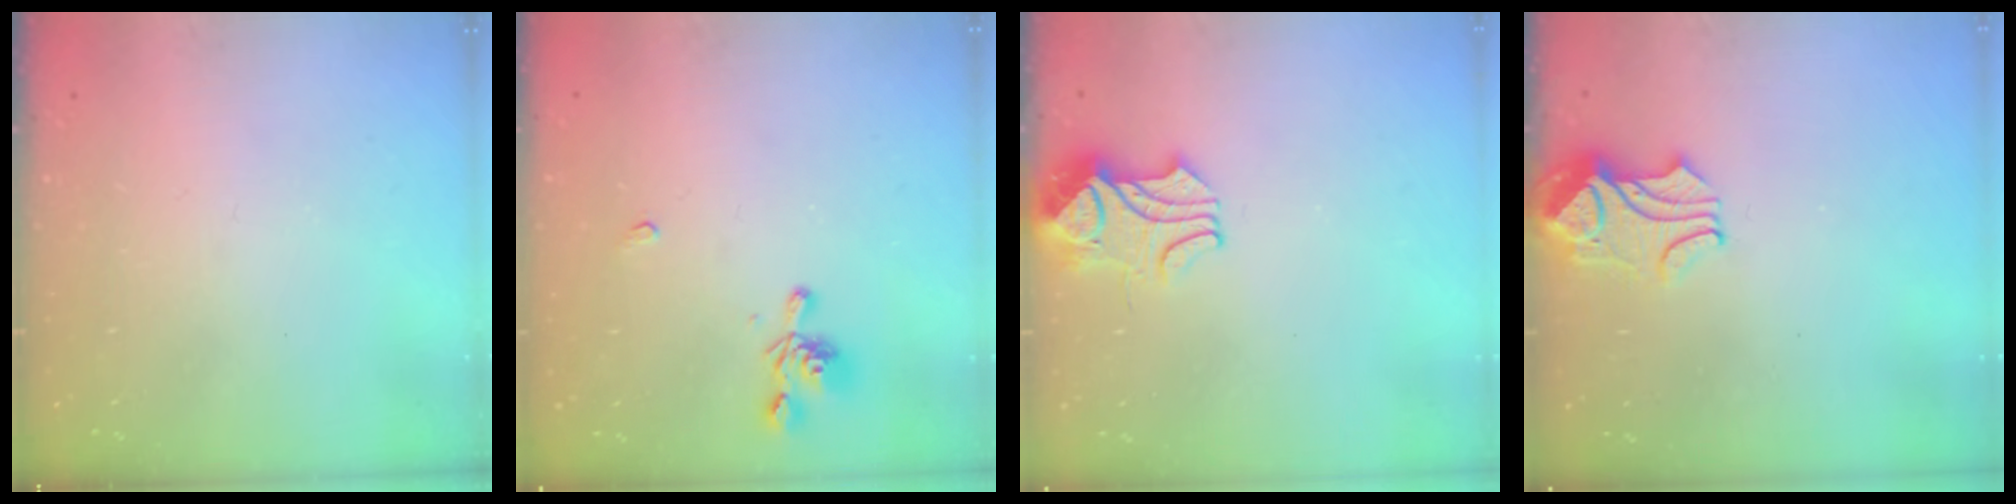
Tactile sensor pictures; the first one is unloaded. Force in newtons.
{"total": 2.6, "press": 2.5, "slide": 0.4}
{"total": 2.5, "press": 2.4, "slide": 0.8}
{"total": 2.5, "press": 2.4, "slide": 0.6}